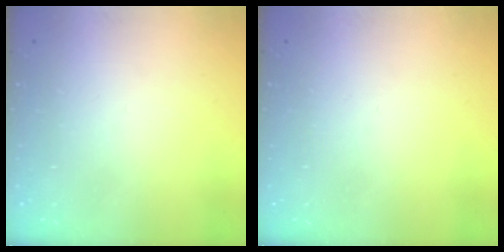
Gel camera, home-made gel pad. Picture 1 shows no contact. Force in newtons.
{"total": 0.0}